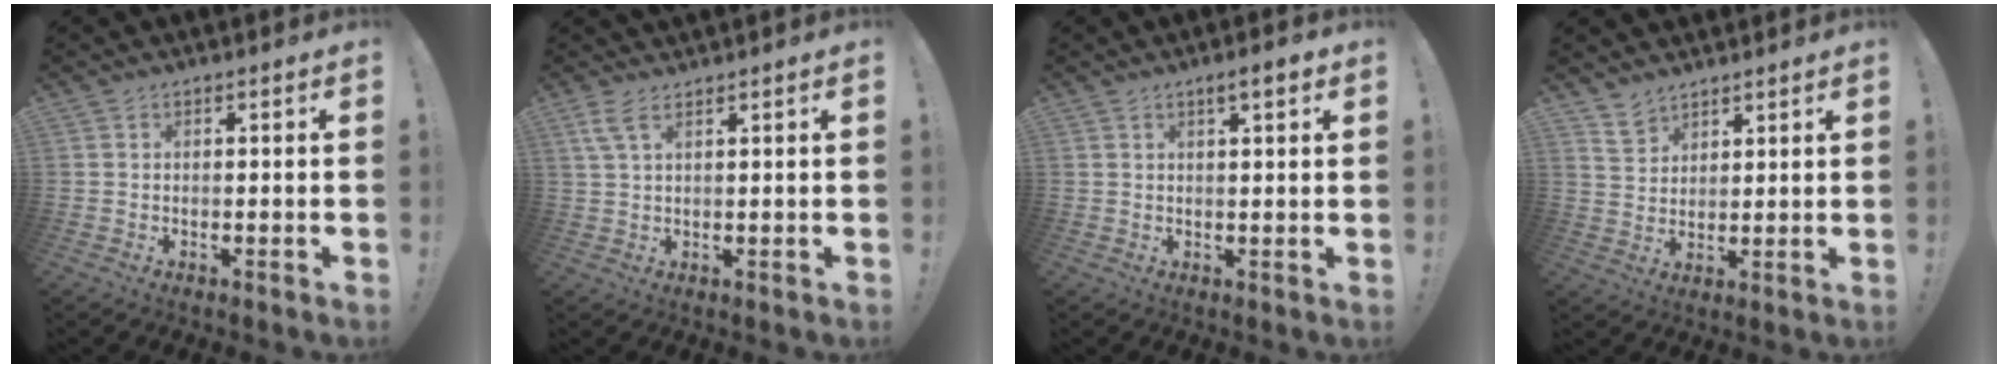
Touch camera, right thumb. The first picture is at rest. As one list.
[{"total": 4.0, "force": [2.6, 0.6, 2.9], "torque": [-0.062, -0.003, 0.048]}, {"total": 4.1, "force": [2.2, 0.6, 3.4], "torque": [-0.046, -0.010, 0.032]}, {"total": 5.5, "force": [4.7, 2.9, 0.8], "torque": [-0.009, -0.032, 0.090]}]